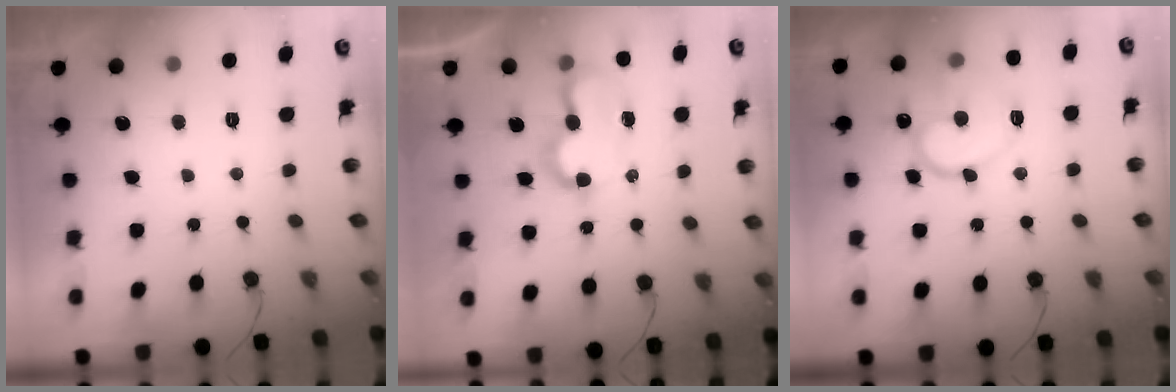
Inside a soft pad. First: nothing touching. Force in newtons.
{"total": 7.6, "press": 7.6, "slide": 0.5}
{"total": 13.4, "press": 13.3, "slide": 1.7}